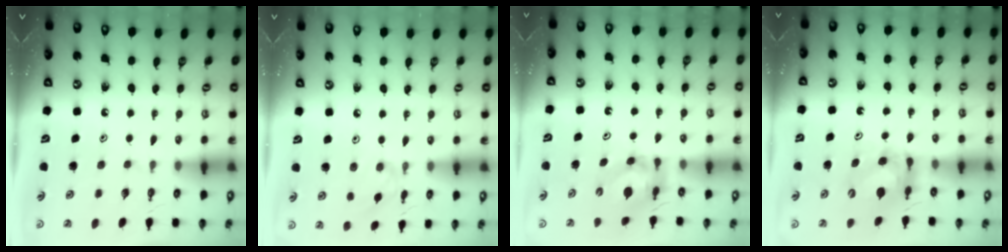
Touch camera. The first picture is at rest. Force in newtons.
{"total": 1.7, "press": 1.7, "slide": 0.4}
{"total": 7.4, "press": 7.4, "slide": 0.6}
{"total": 6.5, "press": 6.5, "slide": 0.6}